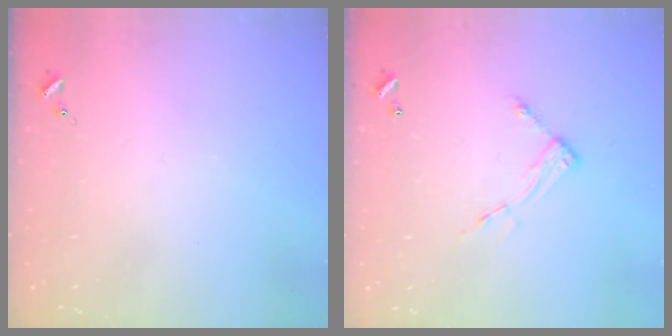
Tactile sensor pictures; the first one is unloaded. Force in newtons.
{"total": 7.5, "press": 7.5, "slide": 0.3}